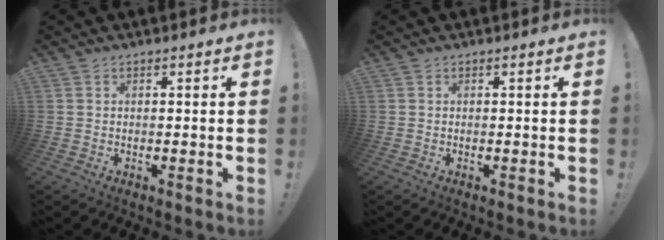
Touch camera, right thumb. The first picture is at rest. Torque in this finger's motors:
{"motor_torque": [0.00, 0.00, 0.00, 0.00, 0.00]}